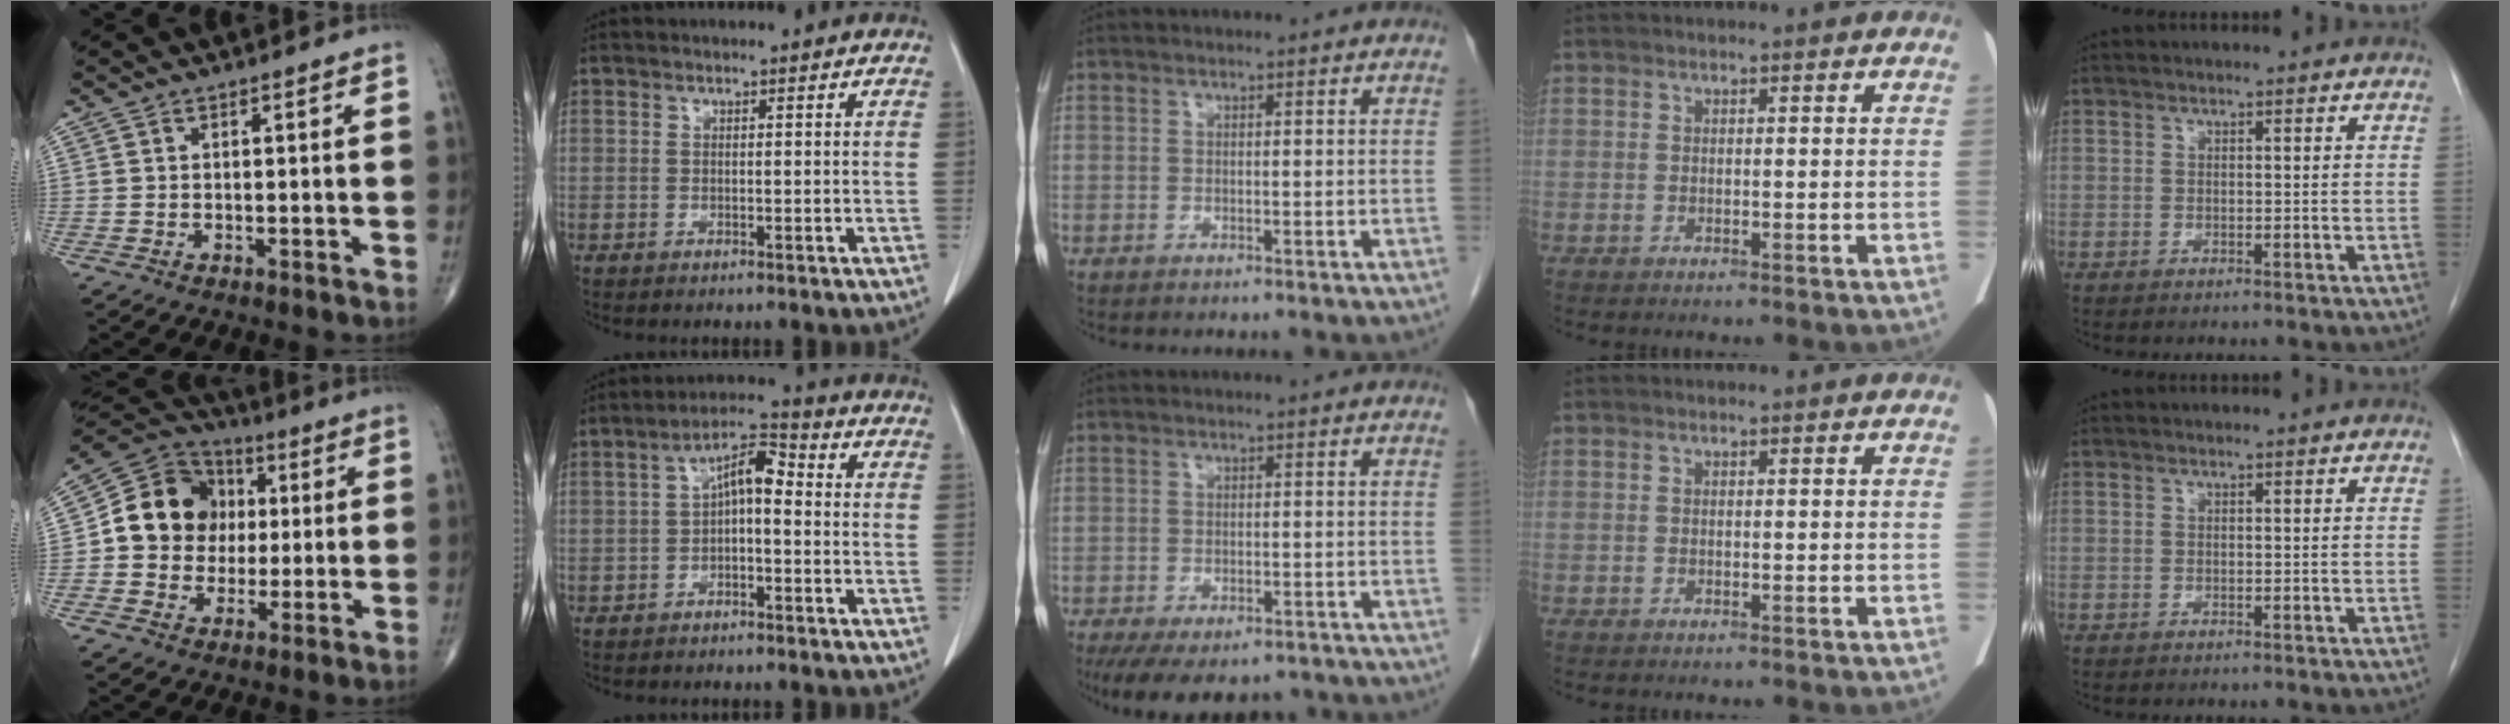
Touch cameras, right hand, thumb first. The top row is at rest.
{"thumb": {"total": 14.3, "force": [1.1, 12.6, 6.6], "torque": [-0.073, 0.021, 0.012]}, "index": {"total": 6.1, "force": [-0.1, 2.2, 5.7], "torque": [-0.100, 0.030, -0.008]}, "middle": {"total": 10.7, "force": [-7.9, 4.9, 5.3], "torque": [-0.097, -0.010, -0.108]}}